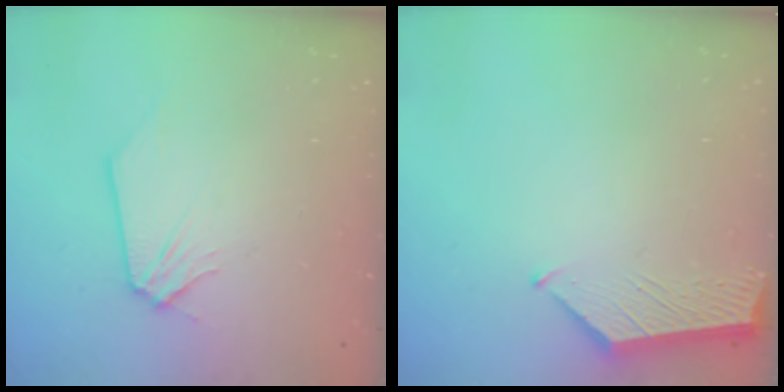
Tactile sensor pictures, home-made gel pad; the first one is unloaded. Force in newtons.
{"total": 4.6, "press": 4.6, "slide": 0.6}